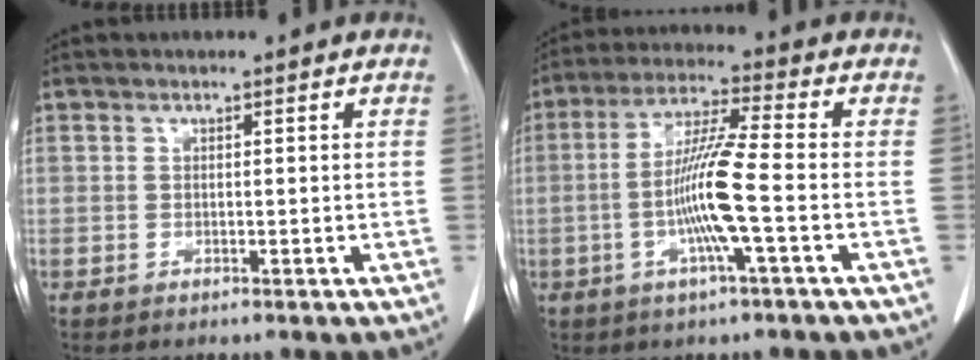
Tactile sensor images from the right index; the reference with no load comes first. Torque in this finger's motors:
{"motor_torque": [1.44, -0.27, 0.39, 0.10]}